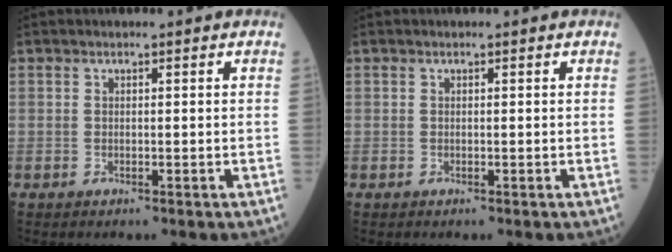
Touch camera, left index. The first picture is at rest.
{"total": 0.0}